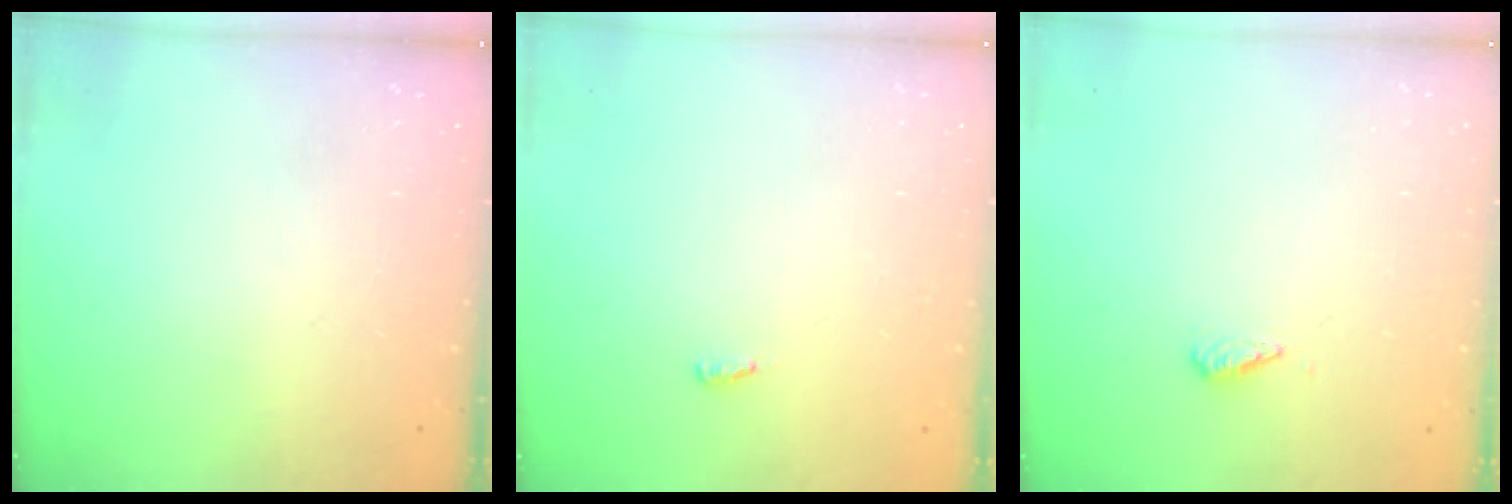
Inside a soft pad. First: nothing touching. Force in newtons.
{"total": 2.6, "press": 2.4, "slide": 1.0}
{"total": 3.0, "press": 2.9, "slide": 0.6}